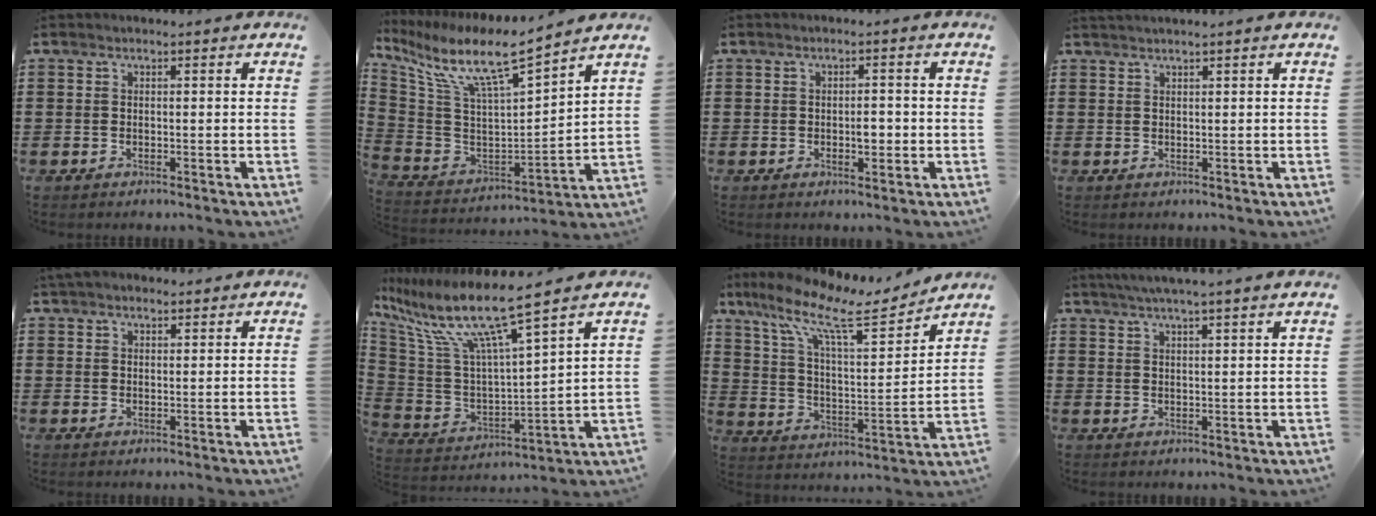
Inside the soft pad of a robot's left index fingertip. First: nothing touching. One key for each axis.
{"total": 10.0, "fx": 7.2, "fy": 1.3, "fz": 6.8, "tx": -0.161, "ty": -0.055, "tz": 0.117}
{"total": 2.3, "fx": -0.4, "fy": 1.0, "fz": 2.1, "tx": -0.031, "ty": -0.001, "tz": -0.009}
{"total": 1.0, "fx": 0.9, "fy": -0.1, "fz": 0.4, "tx": -0.009, "ty": -0.002, "tz": 0.018}
{"total": 2.6, "fx": 2.3, "fy": 0.8, "fz": 0.8, "tx": -0.021, "ty": 0.003, "tz": 0.045}
{"total": 11.9, "fx": 8.2, "fy": 0.9, "fz": 8.5, "tx": -0.200, "ty": -0.057, "tz": 0.129}
{"total": 12.7, "fx": 9.1, "fy": 3.0, "fz": 8.4, "tx": -0.184, "ty": -0.043, "tz": 0.150}
{"total": 3.6, "fx": 3.3, "fy": -0.8, "fz": 1.3, "tx": -0.034, "ty": -0.009, "tz": 0.058}